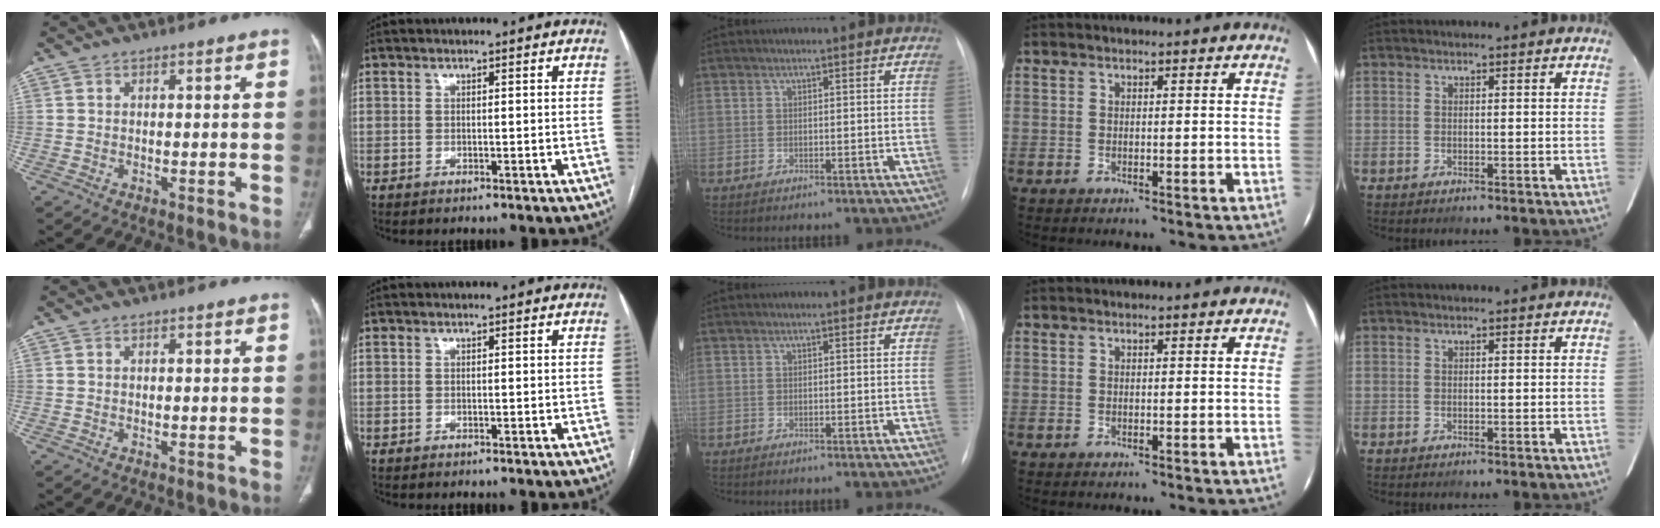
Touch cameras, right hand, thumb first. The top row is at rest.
{}